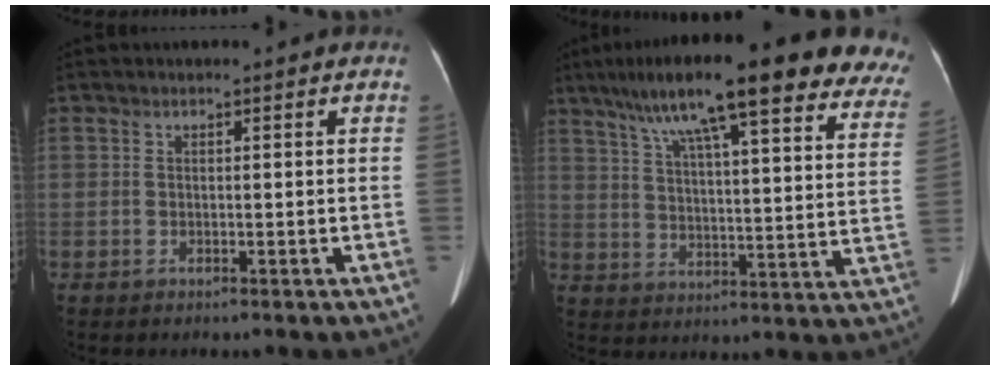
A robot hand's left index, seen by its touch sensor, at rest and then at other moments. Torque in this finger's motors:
{"motor_torque": [0.27, -1.87, 1.03, 0.21]}